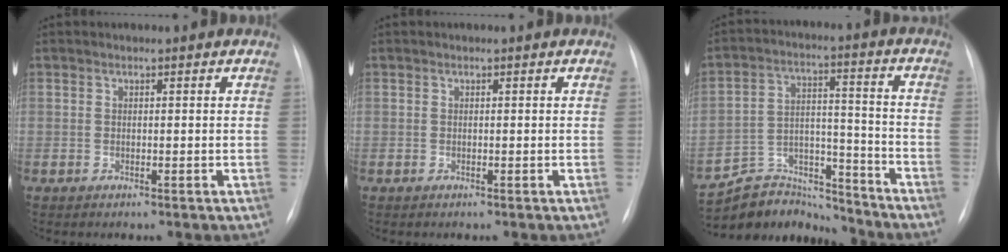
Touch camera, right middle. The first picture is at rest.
{"total": 0.0}
{"total": 12.2, "force": [-11.8, 3.1, -0.5], "torque": [0.019, 0.054, -0.198]}